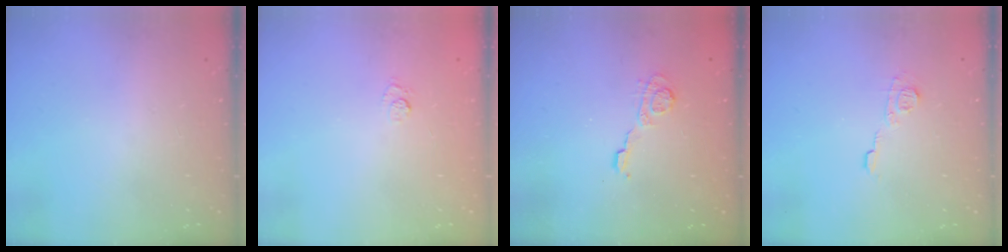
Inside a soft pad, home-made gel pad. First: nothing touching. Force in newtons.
{"total": 5.6, "press": 5.4, "slide": 1.4}
{"total": 4.9, "press": 4.9, "slide": 0.3}
{"total": 7.0, "press": 7.0, "slide": 0.6}